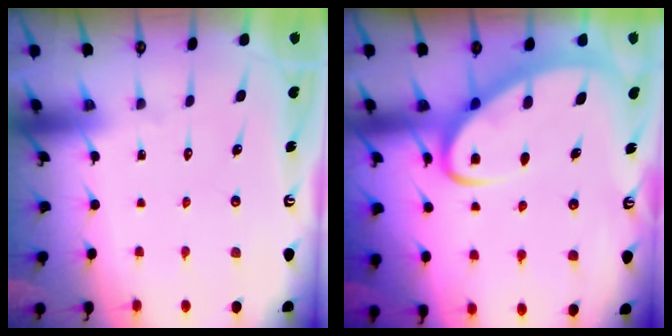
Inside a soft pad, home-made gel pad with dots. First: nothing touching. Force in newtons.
{"total": 7.4, "press": 7.4, "slide": 0.9}